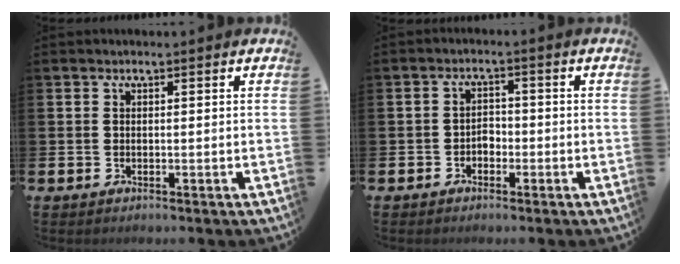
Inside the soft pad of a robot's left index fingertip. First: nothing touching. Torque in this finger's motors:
{"motor_torque": [0.27, 0.26, 0.03, 0.00]}